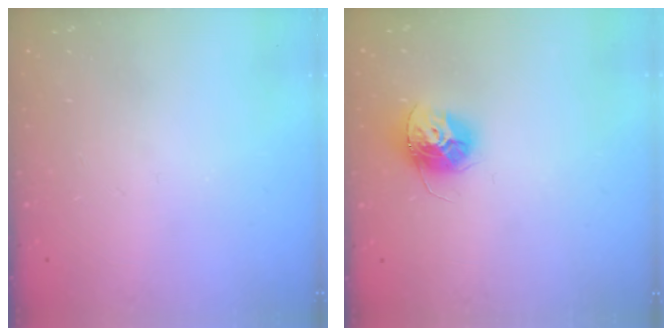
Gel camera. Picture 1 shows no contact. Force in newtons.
{"total": 11.1, "press": 11.1, "slide": 0.5}